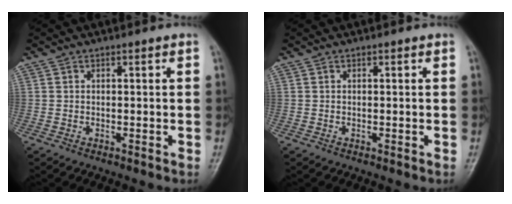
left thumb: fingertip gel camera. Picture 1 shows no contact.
{"total": 0.0}